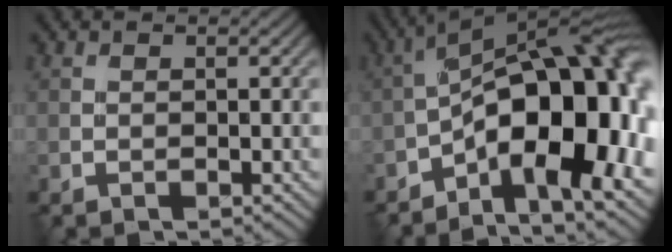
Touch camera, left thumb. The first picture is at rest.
{"total": 17.4, "force": [-5.2, 7.4, 14.9], "torque": [-0.218, 0.006, -0.091]}